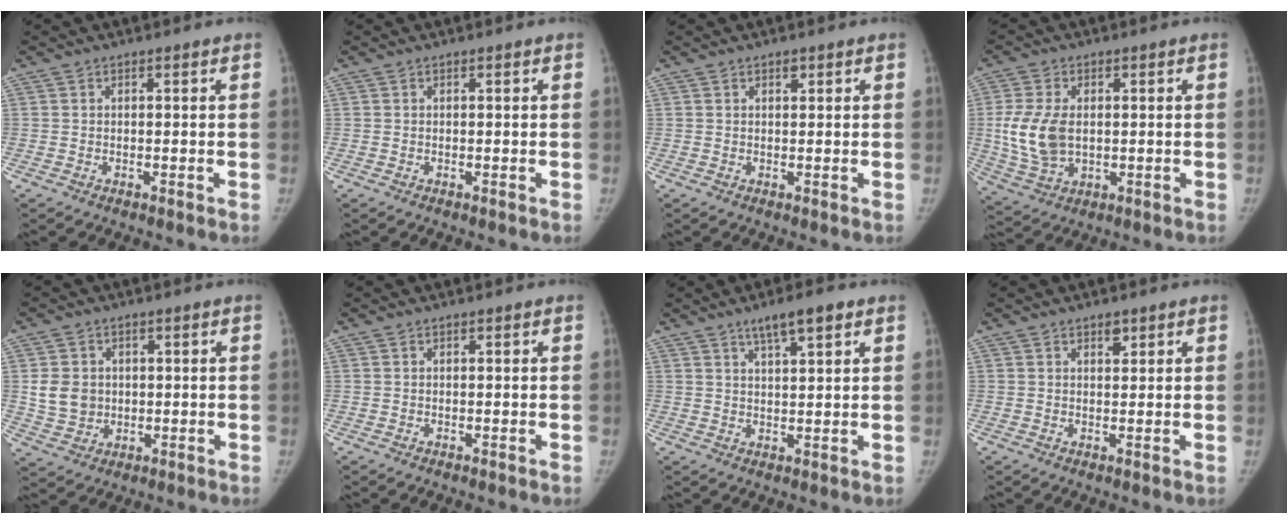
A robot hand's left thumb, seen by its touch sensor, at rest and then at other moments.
{"total": 0.0}
{"total": 0.8, "force": [0.5, 0.4, 0.5], "torque": [-0.003, -0.002, 0.006]}
{"total": 10.2, "force": [0.4, 6.6, 7.8], "torque": [-0.158, -0.004, 0.017]}
{"total": 6.6, "force": [0.6, 5.7, 3.1], "torque": [-0.034, -0.004, 0.020]}
{"total": 0.0}
{"total": 6.0, "force": [3.7, 1.3, 4.5], "torque": [-0.069, -0.011, 0.063]}
{"total": 1.5, "force": [1.0, 0.8, 0.8], "torque": [-0.002, -0.006, 0.014]}